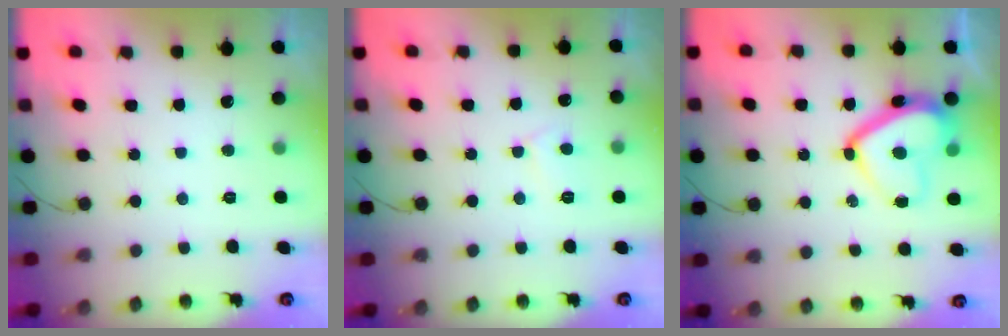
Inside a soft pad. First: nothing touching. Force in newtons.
{"total": 3.7, "press": 3.7, "slide": 0.3}
{"total": 13.8, "press": 13.8, "slide": 1.4}